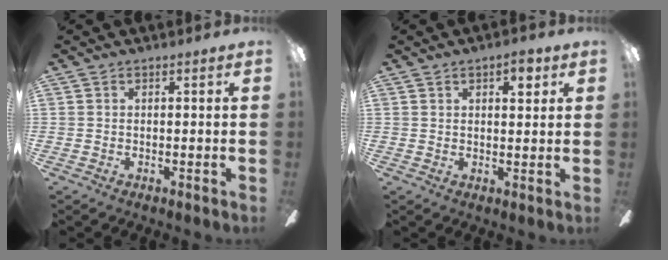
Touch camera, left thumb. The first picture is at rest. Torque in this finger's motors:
{"motor_torque": [-0.01, 0.01, -0.25, -0.16, 0.04]}